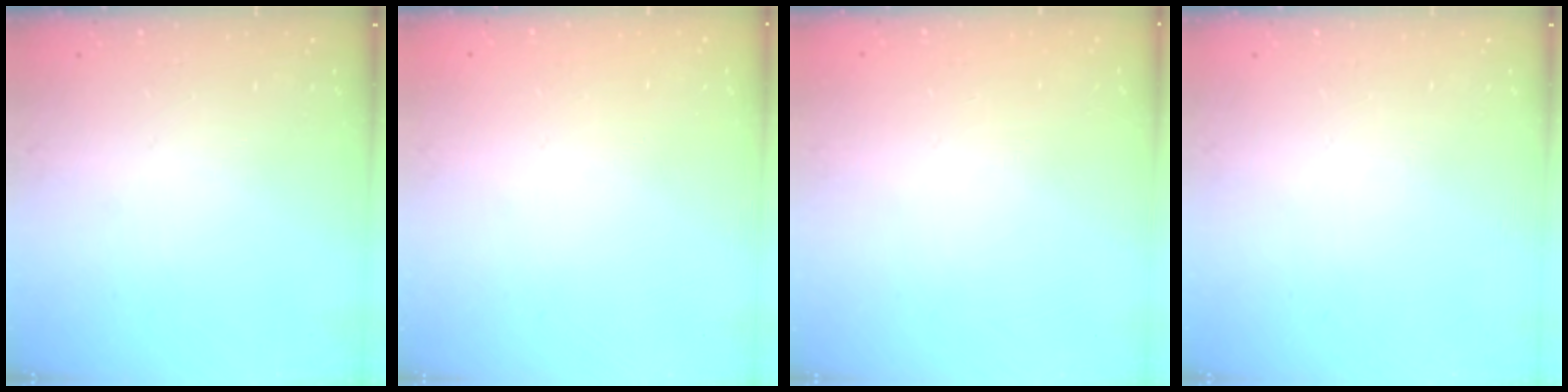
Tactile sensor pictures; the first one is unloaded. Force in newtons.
{"total": 0.0}
{"total": 0.0}
{"total": 0.0}